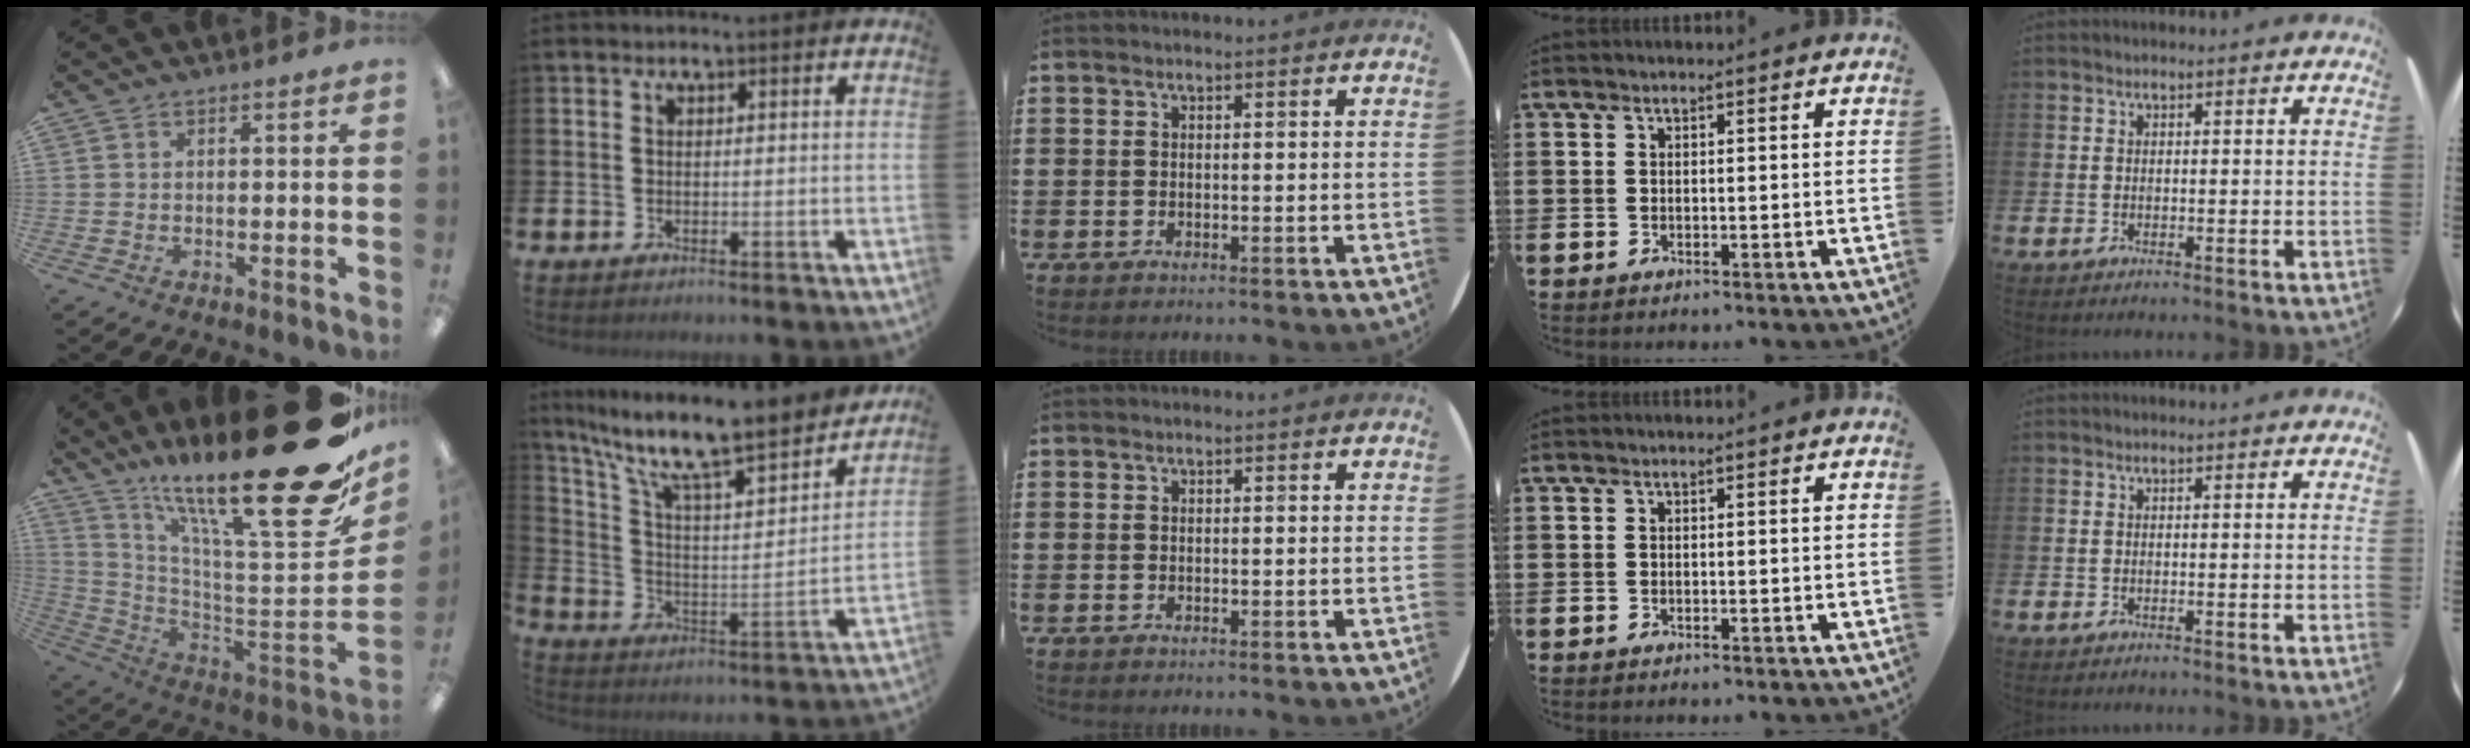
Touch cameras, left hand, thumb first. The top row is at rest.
{"thumb": {"total": 29.0, "force": [18.2, 6.5, 21.6], "torque": [-0.288, -0.147, 0.300]}, "index": {"total": 11.1, "force": [9.5, 2.0, 5.3], "torque": [-0.131, -0.074, 0.157]}}